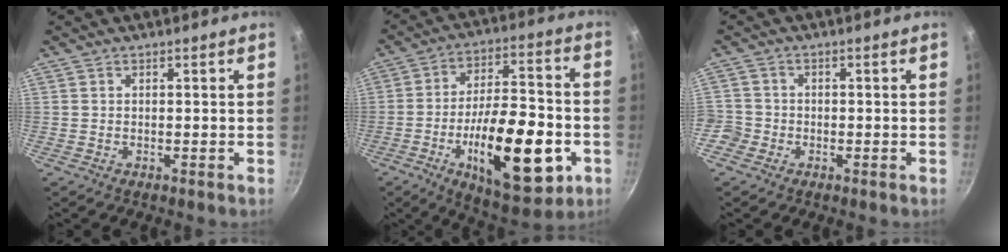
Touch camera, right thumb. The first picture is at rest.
{"total": 23.9, "force": [-7.3, 10.0, 20.5], "torque": [-0.291, 0.027, -0.101]}
{"total": 4.5, "force": [-2.2, 3.8, 0.9], "torque": [-0.017, 0.025, -0.044]}